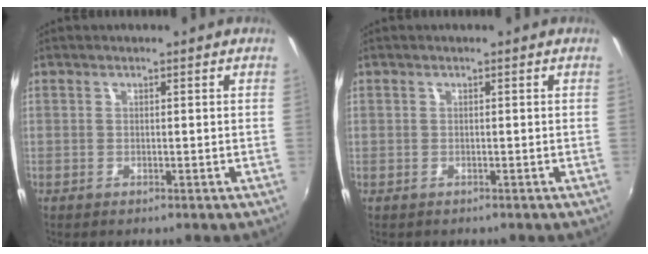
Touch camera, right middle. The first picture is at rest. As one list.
[{"total": 1.4, "force": [-0.5, 1.3, -0.1], "torque": [0.000, 0.006, -0.002]}]